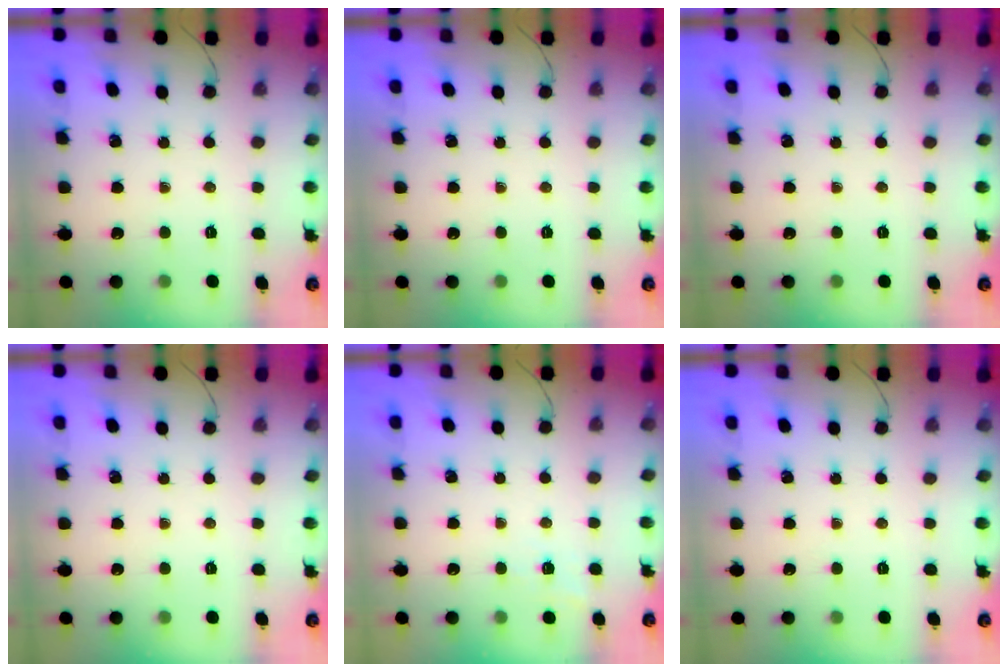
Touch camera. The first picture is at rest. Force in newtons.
{"total": 0.0}
{"total": 0.0}
{"total": 0.0}
{"total": 5.7, "press": 5.5, "slide": 1.4}
{"total": 0.0}